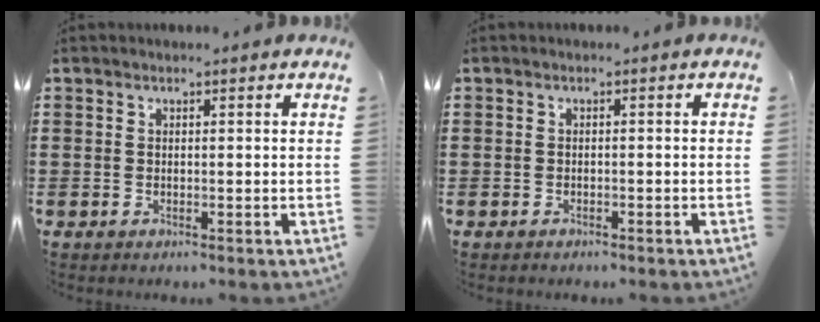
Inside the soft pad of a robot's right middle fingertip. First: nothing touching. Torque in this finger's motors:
{"motor_torque": [-0.64, 0.43, -0.25, -0.04]}